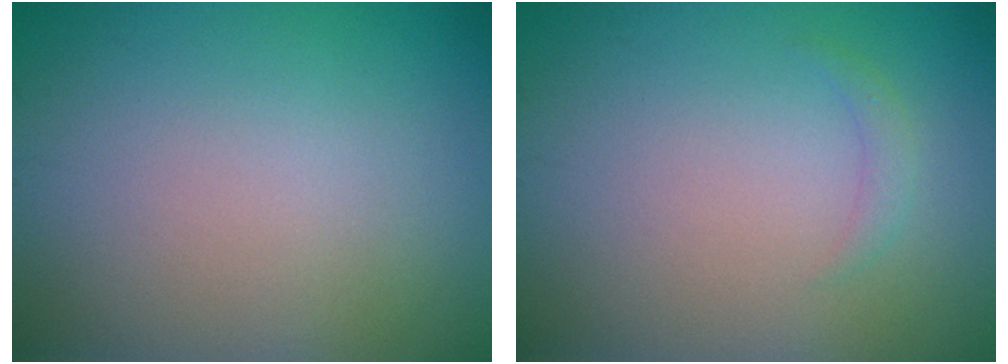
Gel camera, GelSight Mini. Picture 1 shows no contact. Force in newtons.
{"total": 0.9, "press": 0.9, "slide": 0.0}